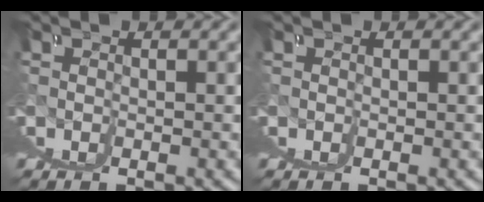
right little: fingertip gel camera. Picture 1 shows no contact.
{"total": 0.0}